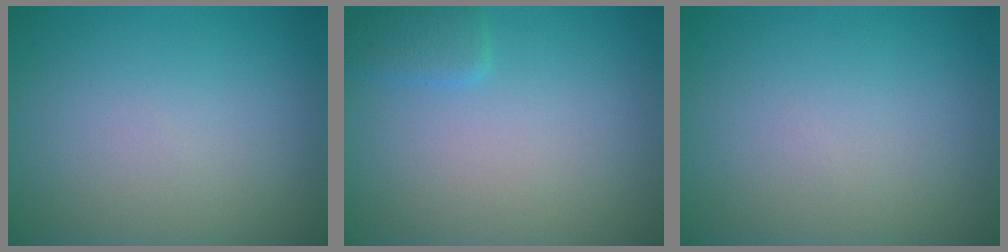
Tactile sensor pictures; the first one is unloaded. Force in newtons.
{"total": 1.4, "press": 1.4, "slide": 0.1}
{"total": 0.0}